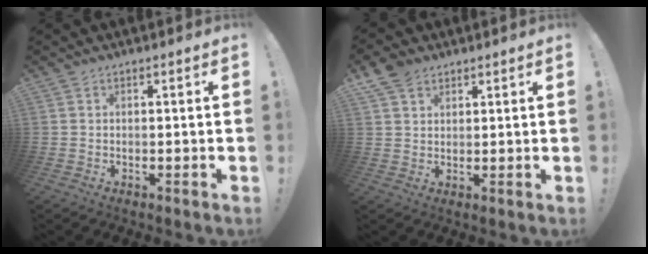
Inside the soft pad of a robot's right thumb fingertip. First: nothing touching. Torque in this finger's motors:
{"motor_torque": [0.05, 0.00, 0.42, 0.18, 0.00]}